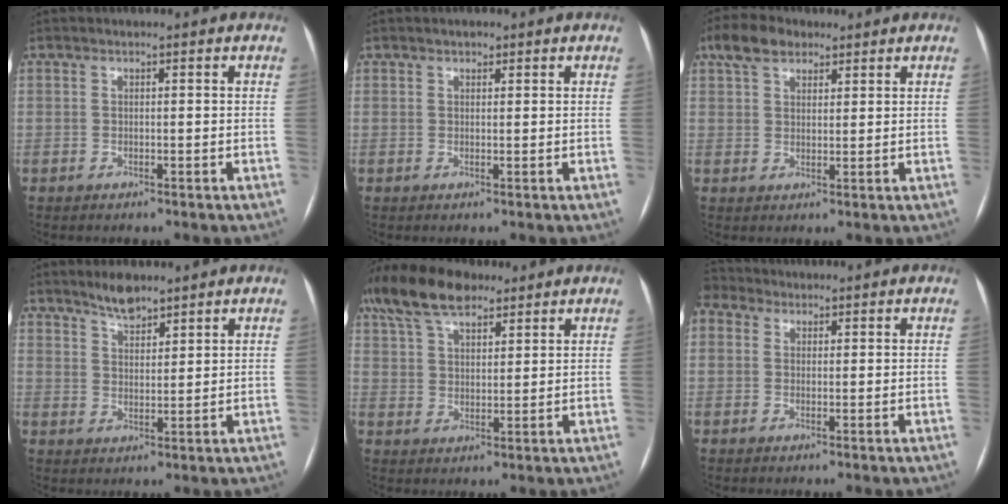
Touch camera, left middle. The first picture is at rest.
{"total": 1.1, "force": [0.8, 0.6, 0.6], "torque": [-0.011, 0.004, 0.011]}
{"total": 6.0, "force": [4.0, 3.3, 3.0], "torque": [-0.063, 0.026, 0.075]}
{"total": 4.3, "force": [3.7, 1.1, 1.7], "torque": [-0.037, 0.000, 0.069]}
{"total": 12.6, "force": [9.4, 4.9, 6.8], "torque": [-0.146, 0.041, 0.171]}
{"total": 2.3, "force": [1.5, 1.7, 0.5], "torque": [-0.026, 0.020, 0.038]}